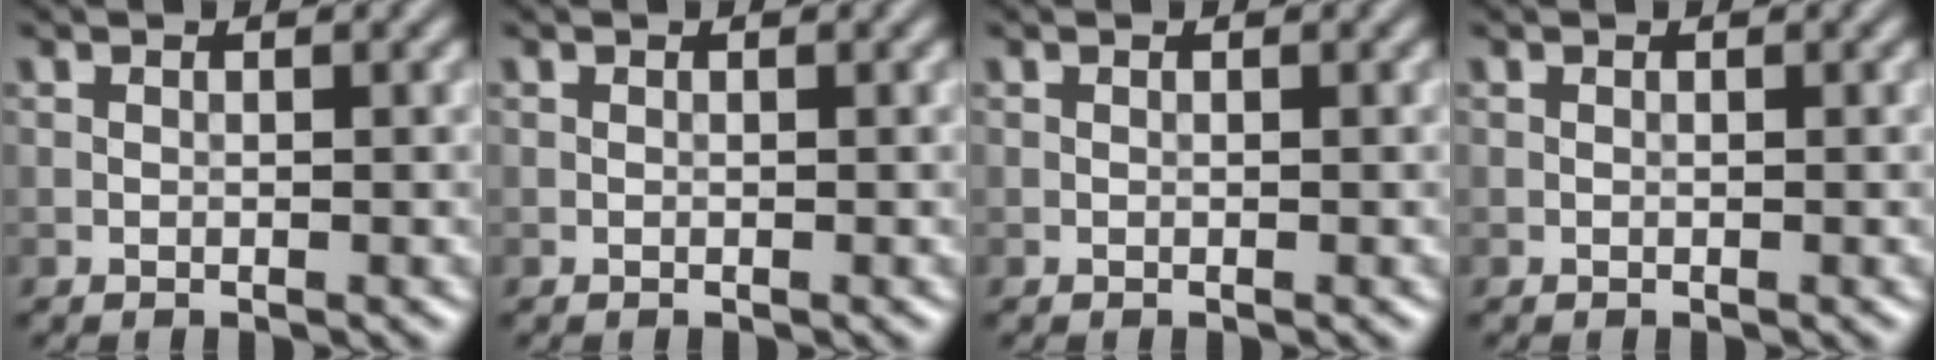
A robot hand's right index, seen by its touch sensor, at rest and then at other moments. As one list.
[{"total": 0.0}, {"total": 0.0}, {"total": 0.0}]